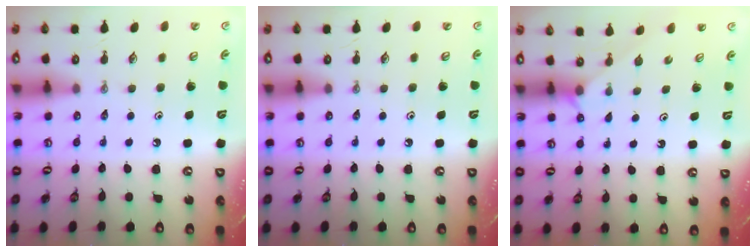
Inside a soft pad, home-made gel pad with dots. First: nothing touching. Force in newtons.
{"total": 0.0}
{"total": 2.7, "press": 2.7, "slide": 0.3}